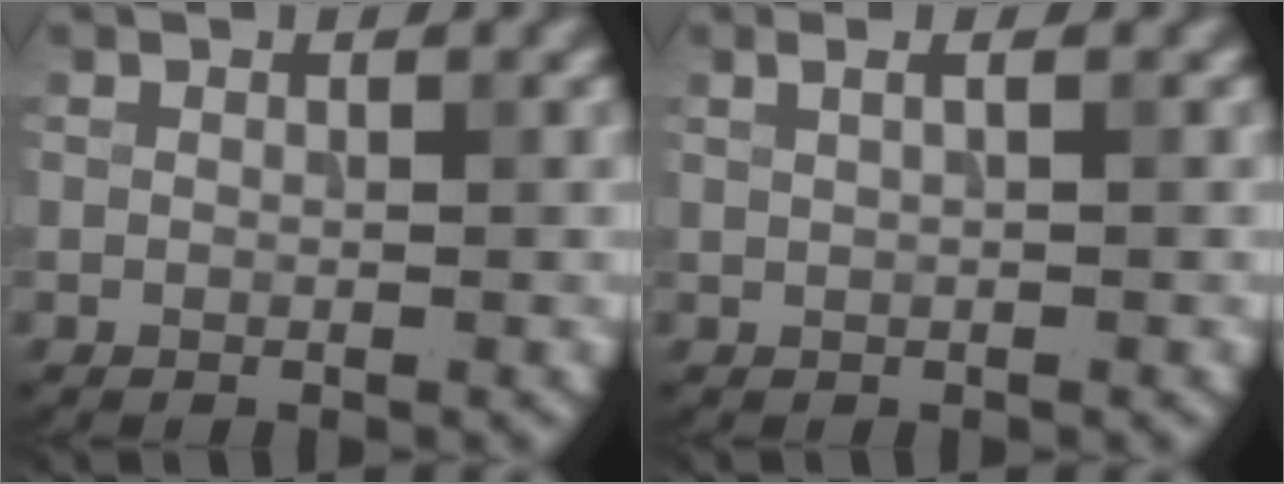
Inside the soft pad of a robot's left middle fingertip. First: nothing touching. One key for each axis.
{"total": 2.5, "fx": 1.1, "fy": 1.3, "fz": 1.9, "tx": -0.012, "ty": 0.010, "tz": -0.008}